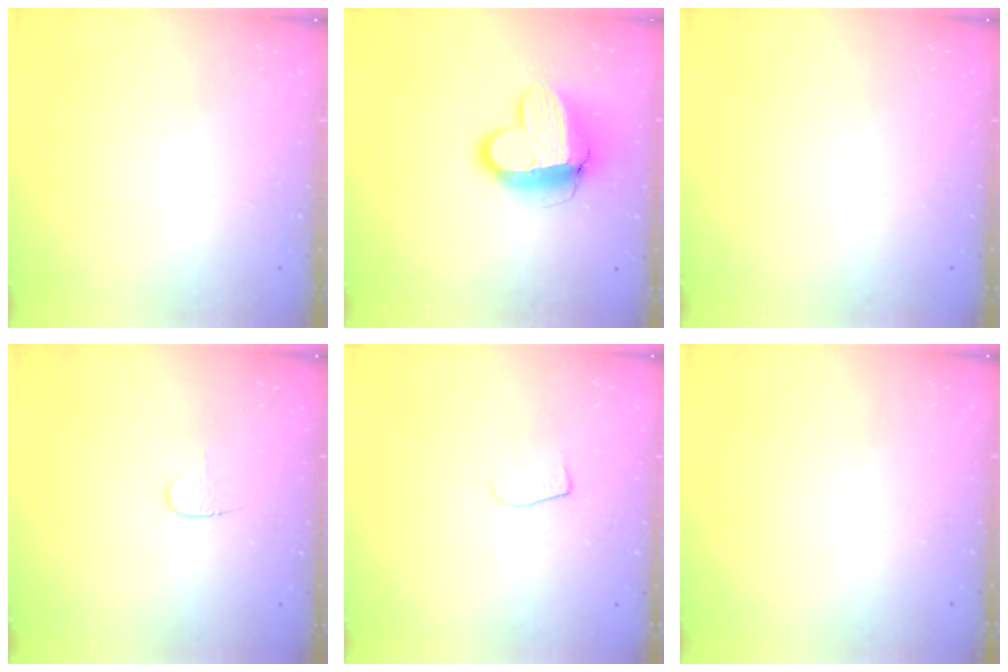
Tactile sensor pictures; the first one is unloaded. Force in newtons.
{"total": 13.1, "press": 13.0, "slide": 1.3}
{"total": 0.0}
{"total": 3.8, "press": 3.8, "slide": 0.4}
{"total": 6.2, "press": 6.2, "slide": 0.7}
{"total": 0.0}